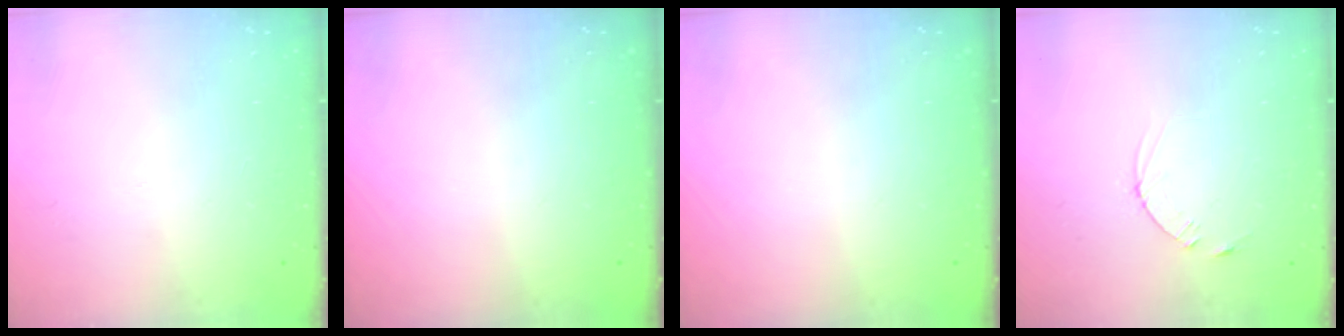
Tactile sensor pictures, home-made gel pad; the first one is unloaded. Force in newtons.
{"total": 0.0}
{"total": 0.0}
{"total": 2.5, "press": 2.5, "slide": 0.3}